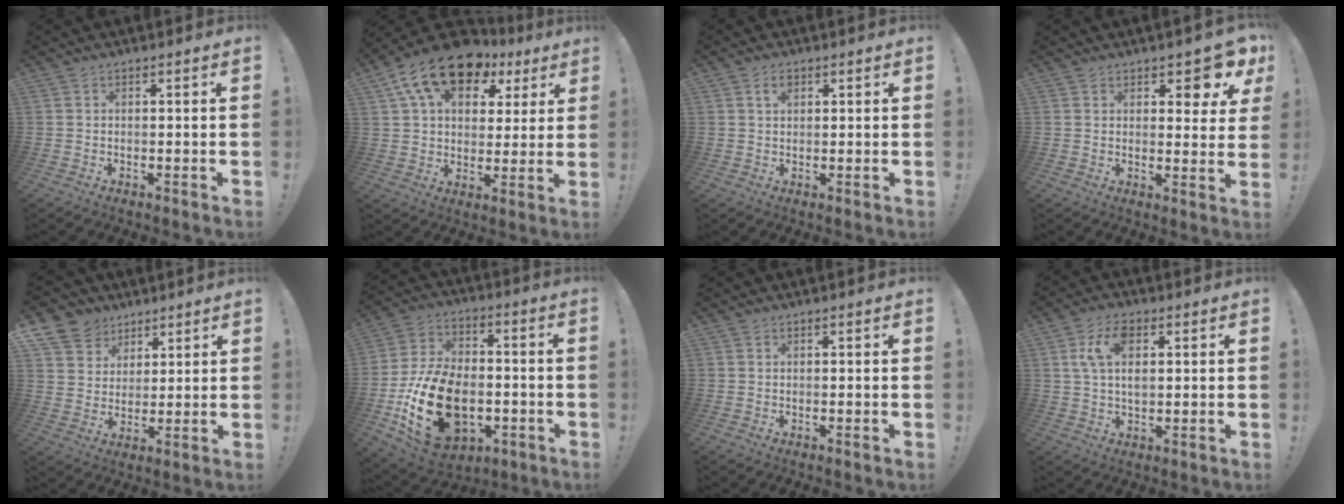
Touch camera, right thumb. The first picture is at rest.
{"total": 17.5, "force": [9.6, 10.2, 10.5], "torque": [-0.170, -0.049, 0.170]}
{"total": 2.6, "force": [1.4, 1.4, 1.6], "torque": [-0.011, -0.004, 0.019]}
{"total": 7.1, "force": [5.0, 3.0, 4.2], "torque": [-0.038, -0.038, 0.085]}
{"total": 9.5, "force": [5.8, 7.4, 1.5], "torque": [-0.029, -0.041, 0.115]}
{"total": 24.7, "force": [-6.9, 16.3, 17.3], "torque": [-0.313, 0.042, -0.098]}
{"total": 0.0}
{"total": 8.1, "force": [2.4, 4.4, 6.3], "torque": [-0.106, 0.003, 0.040]}